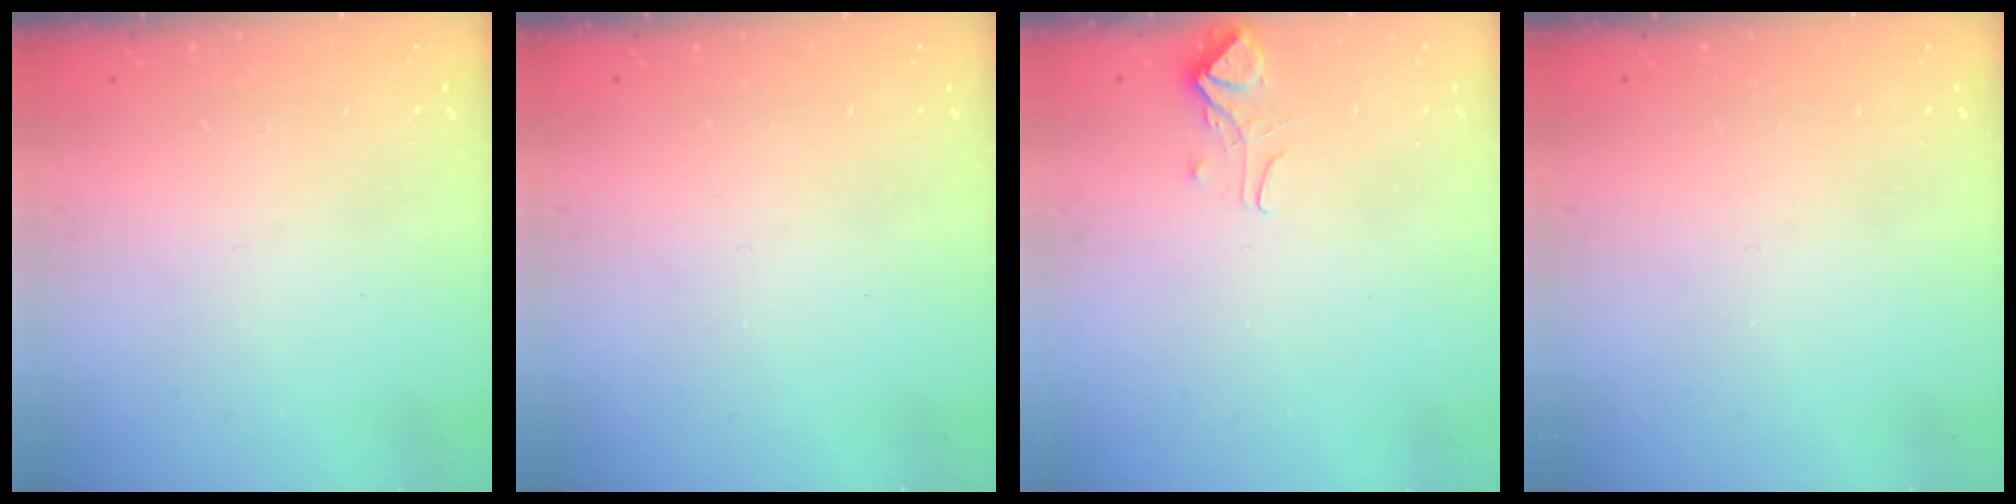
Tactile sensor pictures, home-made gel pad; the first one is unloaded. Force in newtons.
{"total": 0.0}
{"total": 0.9, "press": 0.5, "slide": 0.8}
{"total": 0.0}